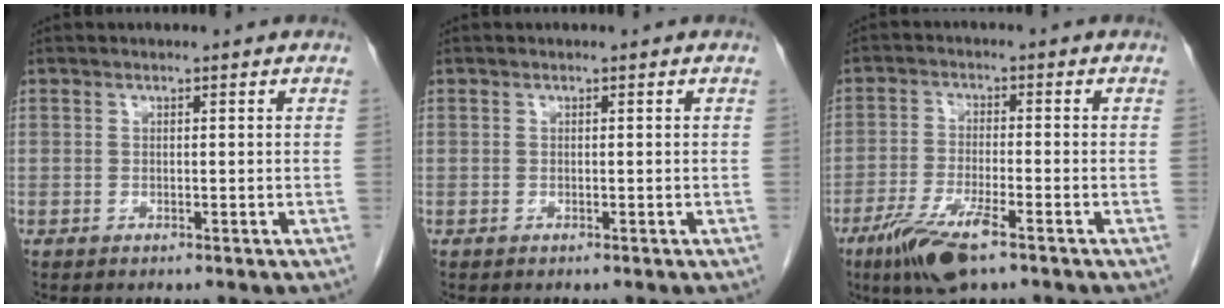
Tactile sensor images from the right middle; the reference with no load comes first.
{"total": 0.0}
{"total": 8.5, "force": [-5.2, 1.2, 6.6], "torque": [-0.133, -0.019, -0.094]}